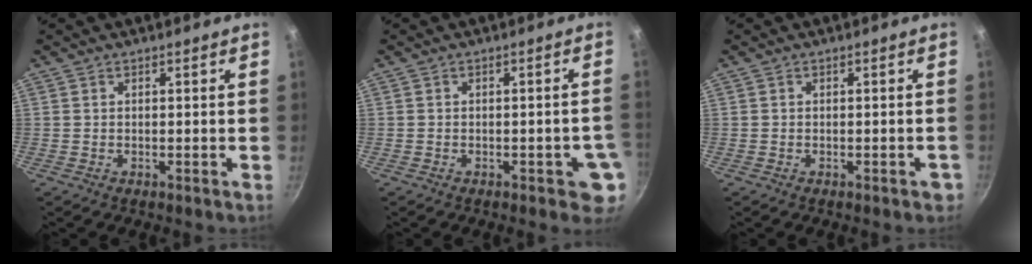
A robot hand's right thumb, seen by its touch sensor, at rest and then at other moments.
{"total": 4.7, "force": [-1.4, 2.2, 3.9], "torque": [-0.028, 0.010, -0.013]}
{"total": 1.5, "force": [-0.8, 0.7, 1.1], "torque": [-0.004, 0.010, -0.005]}